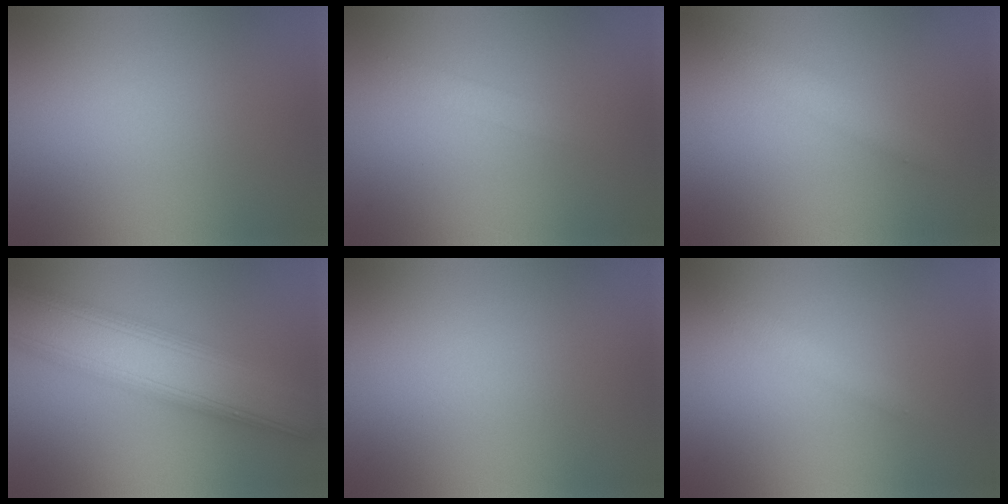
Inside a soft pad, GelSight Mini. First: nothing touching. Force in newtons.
{"total": 1.1, "press": 1.1, "slide": 0.1}
{"total": 2.0, "press": 2.0, "slide": 0.2}
{"total": 10.1, "press": 10.1, "slide": 0.4}
{"total": 0.0}
{"total": 1.4, "press": 1.4, "slide": 0.1}